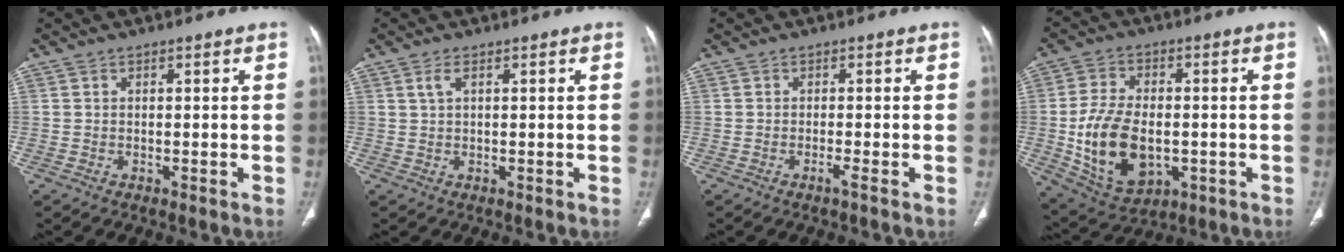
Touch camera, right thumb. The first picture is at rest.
{"total": 1.7, "force": [0.8, 0.7, 1.4], "torque": [-0.035, 0.006, 0.019]}
{"total": 1.0, "force": [-0.7, -0.2, 0.8], "torque": [-0.015, -0.002, -0.013]}
{"total": 15.1, "force": [-2.2, 9.4, 11.6], "torque": [-0.201, 0.001, -0.022]}